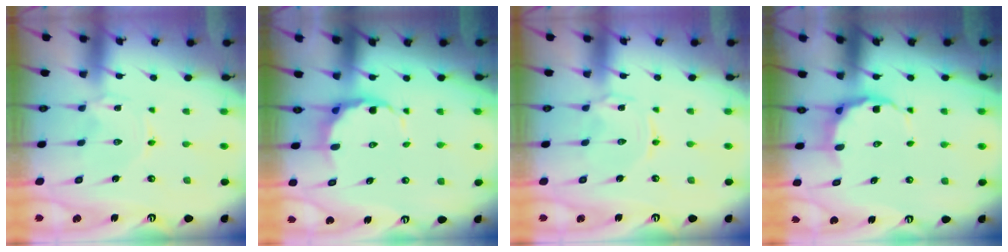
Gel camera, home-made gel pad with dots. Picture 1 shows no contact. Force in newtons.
{"total": 6.7, "press": 6.2, "slide": 2.4}
{"total": 1.4, "press": 1.3, "slide": 0.3}
{"total": 8.9, "press": 8.6, "slide": 2.3}